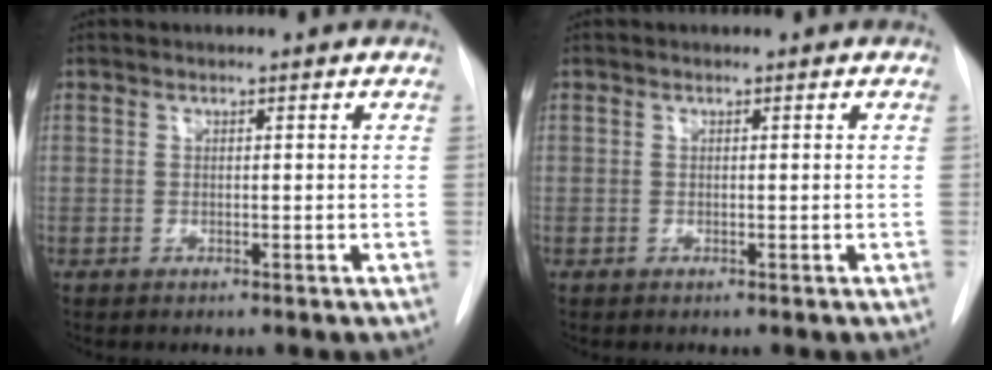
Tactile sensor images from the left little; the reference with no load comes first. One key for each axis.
{"total": 0.0}